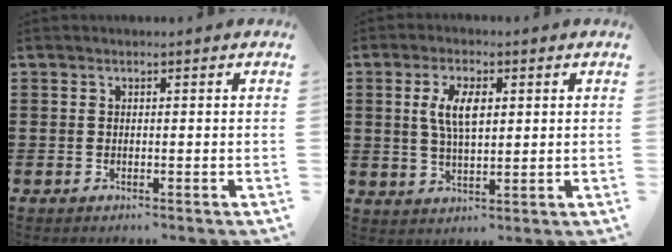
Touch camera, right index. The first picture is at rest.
{"total": 5.9, "force": [1.4, 2.4, 5.2], "torque": [-0.108, 0.007, 0.023]}